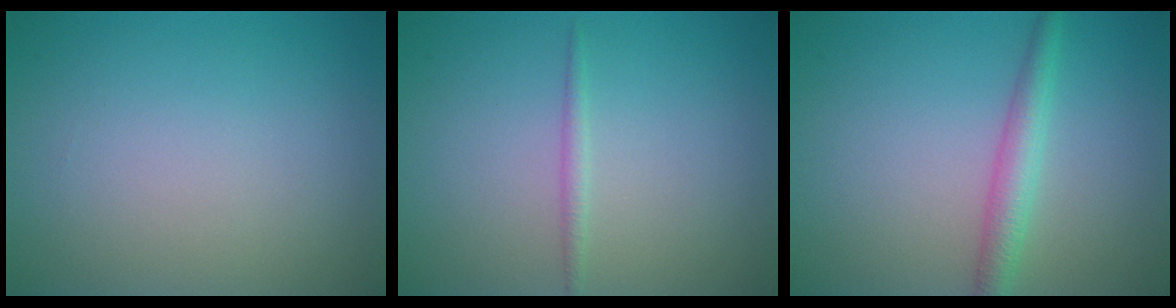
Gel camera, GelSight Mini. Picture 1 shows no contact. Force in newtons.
{"total": 0.9, "press": 0.9, "slide": 0.0}
{"total": 2.7, "press": 2.7, "slide": 0.1}